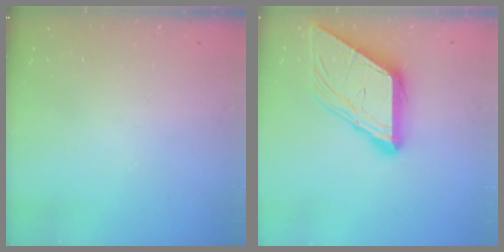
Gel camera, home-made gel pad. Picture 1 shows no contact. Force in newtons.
{"total": 11.8, "press": 11.7, "slide": 1.2}